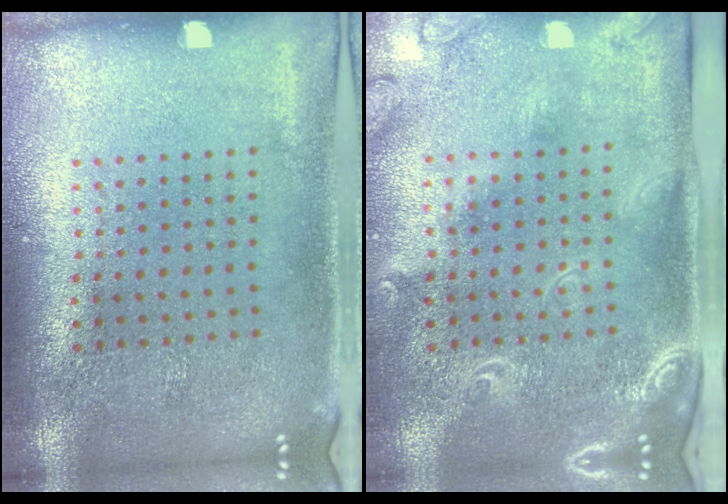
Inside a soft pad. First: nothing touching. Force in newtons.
{"total": 2.4, "press": 1.8, "slide": 1.6}